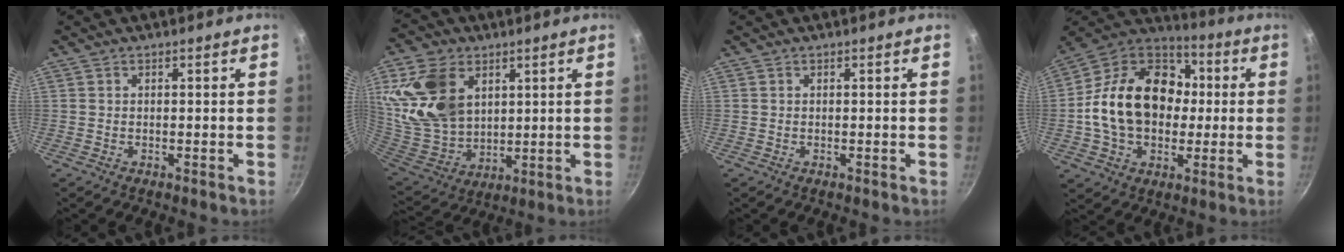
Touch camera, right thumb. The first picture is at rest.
{"total": 18.5, "force": [6.3, 13.0, 11.6], "torque": [-0.213, -0.028, 0.137]}
{"total": 0.0}
{"total": 22.6, "force": [0.5, 16.8, 15.1], "torque": [-0.232, 0.040, 0.003]}